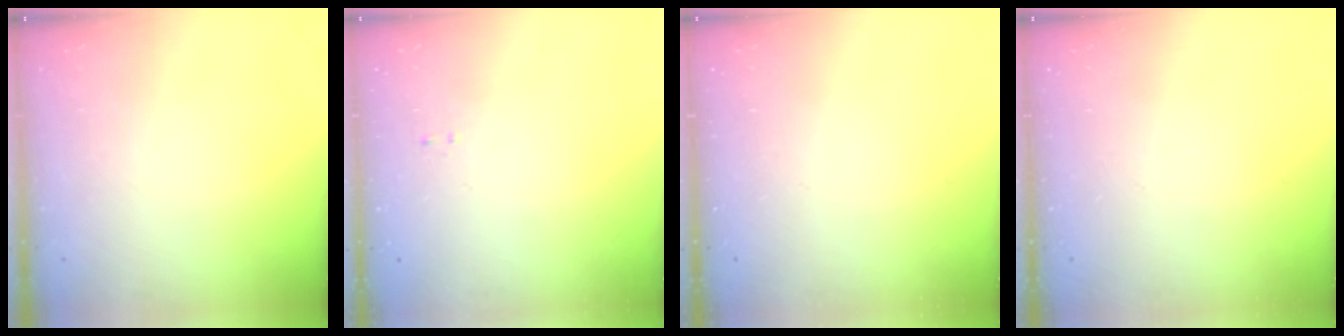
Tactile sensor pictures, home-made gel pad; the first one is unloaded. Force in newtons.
{"total": 0.0}
{"total": 0.0}
{"total": 0.0}